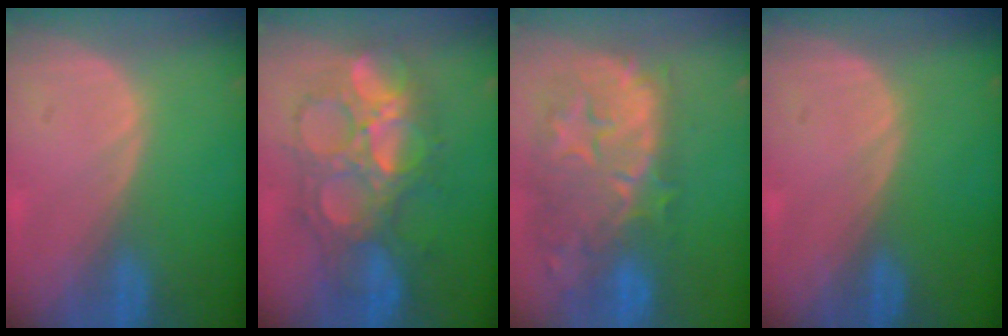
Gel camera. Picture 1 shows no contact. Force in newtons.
{"total": 10.2, "press": 10.1, "slide": 0.7}
{"total": 12.7, "press": 11.4, "slide": 5.6}
{"total": 0.0}